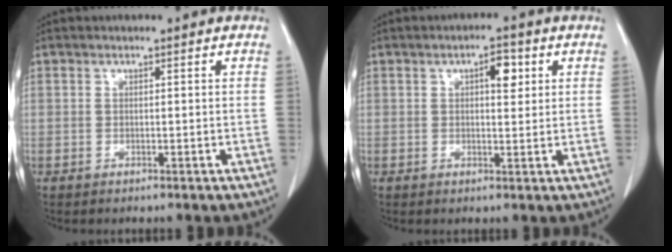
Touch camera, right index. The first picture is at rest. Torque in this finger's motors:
{"motor_torque": [0.06, 0.04, 0.02, 0.04]}